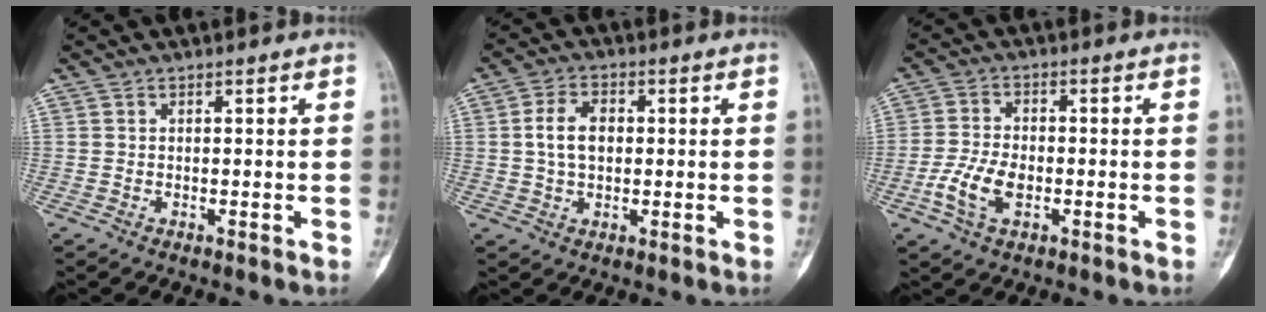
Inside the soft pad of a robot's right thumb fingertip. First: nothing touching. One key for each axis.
{"total": 6.2, "fx": 0.5, "fy": 4.1, "fz": 4.7, "tx": -0.082, "ty": 0.011, "tz": 0.007}
{"total": 7.1, "fx": -2.3, "fy": 4.0, "fz": 5.4, "tx": -0.114, "ty": 0.009, "tz": -0.048}